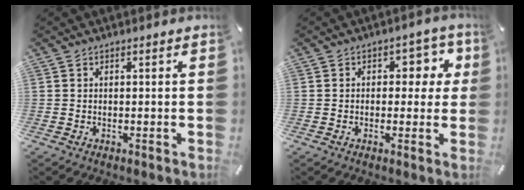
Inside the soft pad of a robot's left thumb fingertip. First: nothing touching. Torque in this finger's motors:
{"motor_torque": [0.99, 1.14, 0.51, -0.38, 0.00]}